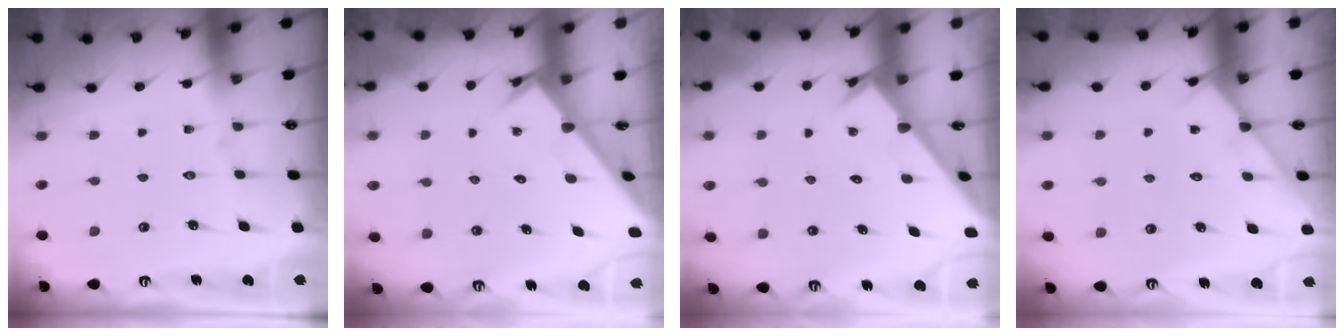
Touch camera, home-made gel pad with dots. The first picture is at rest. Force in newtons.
{"total": 2.7, "press": 2.7, "slide": 0.2}
{"total": 2.2, "press": 2.2, "slide": 0.1}
{"total": 5.4, "press": 5.4, "slide": 0.5}